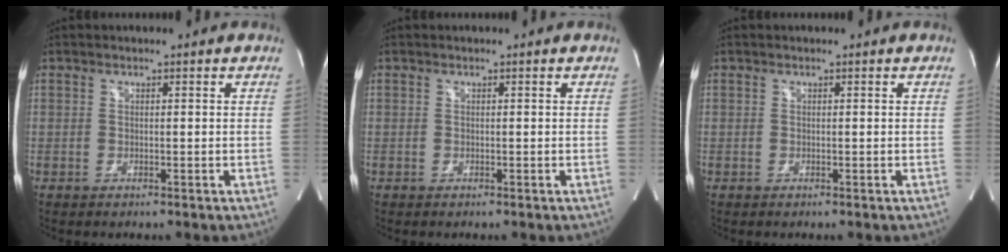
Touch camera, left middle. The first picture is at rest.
{"total": 0.0}
{"total": 0.0}